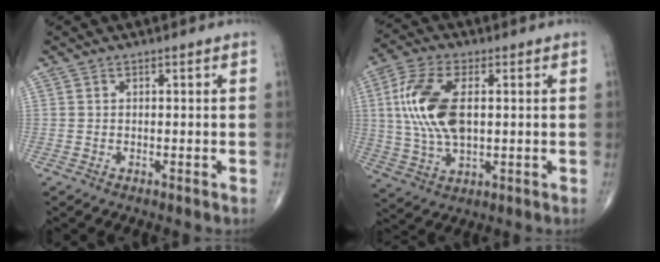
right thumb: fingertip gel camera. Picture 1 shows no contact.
{"total": 14.0, "force": [1.8, 7.3, 11.8], "torque": [-0.250, 0.003, 0.035]}